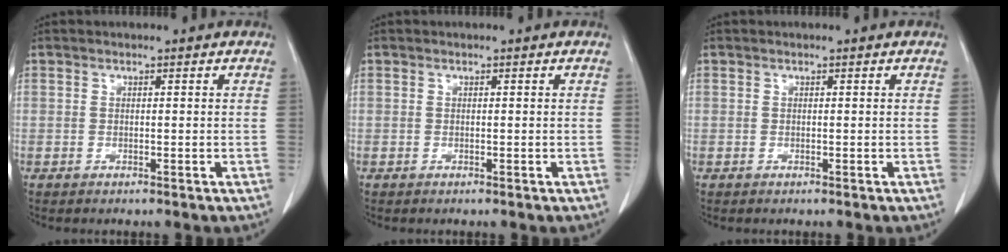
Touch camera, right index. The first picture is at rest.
{"total": 0.0}
{"total": 0.0}